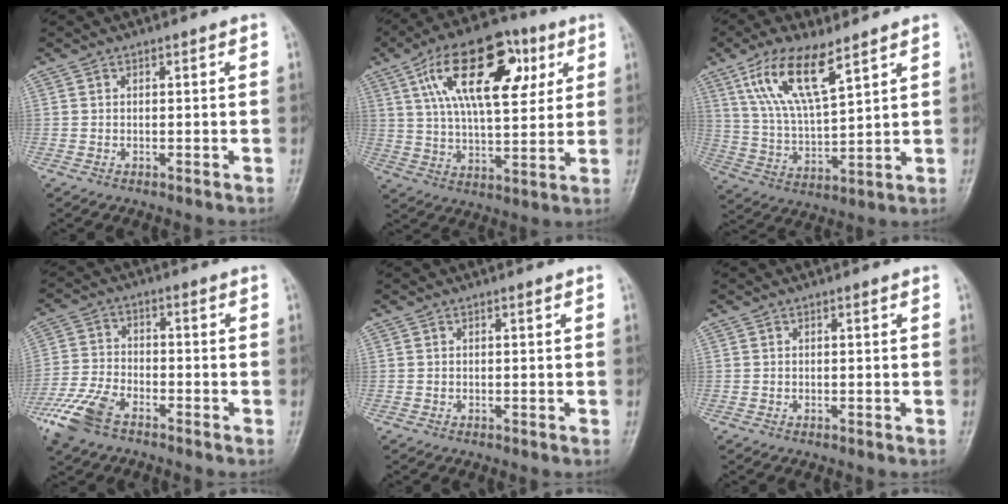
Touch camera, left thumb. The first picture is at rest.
{"total": 20.2, "force": [7.6, 9.6, 16.0], "torque": [-0.236, -0.007, 0.123]}
{"total": 12.5, "force": [7.1, 3.9, 9.4], "torque": [-0.175, -0.026, 0.146]}
{"total": 9.0, "force": [-5.8, 4.4, 5.3], "torque": [-0.120, 0.007, -0.121]}
{"total": 0.0}
{"total": 0.0}